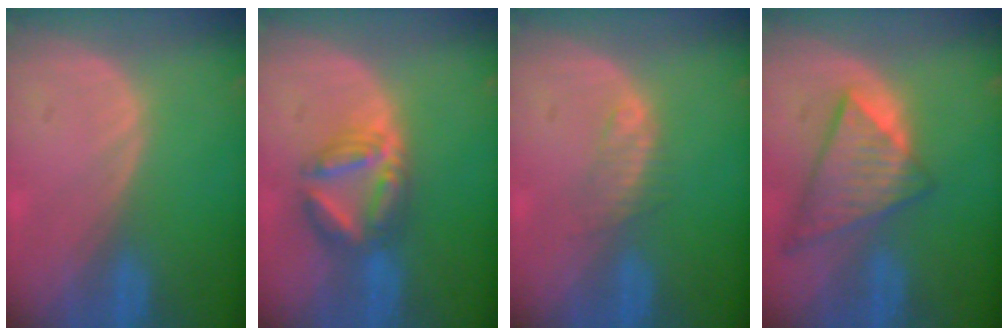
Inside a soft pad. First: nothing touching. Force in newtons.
{"total": 6.5, "press": 6.5, "slide": 0.4}
{"total": 2.3, "press": 2.3, "slide": 0.2}
{"total": 9.0, "press": 7.9, "slide": 4.4}